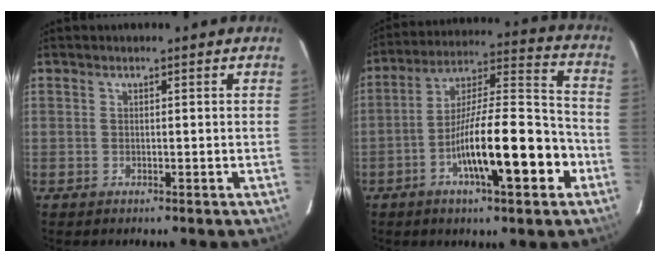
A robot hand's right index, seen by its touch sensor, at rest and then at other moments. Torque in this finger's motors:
{"motor_torque": [1.51, -0.63, 1.05, 0.21]}